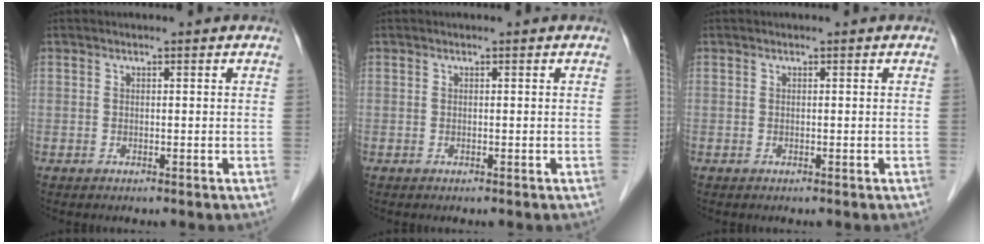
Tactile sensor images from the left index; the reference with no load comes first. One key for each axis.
{"total": 0.0}
{"total": 0.0}